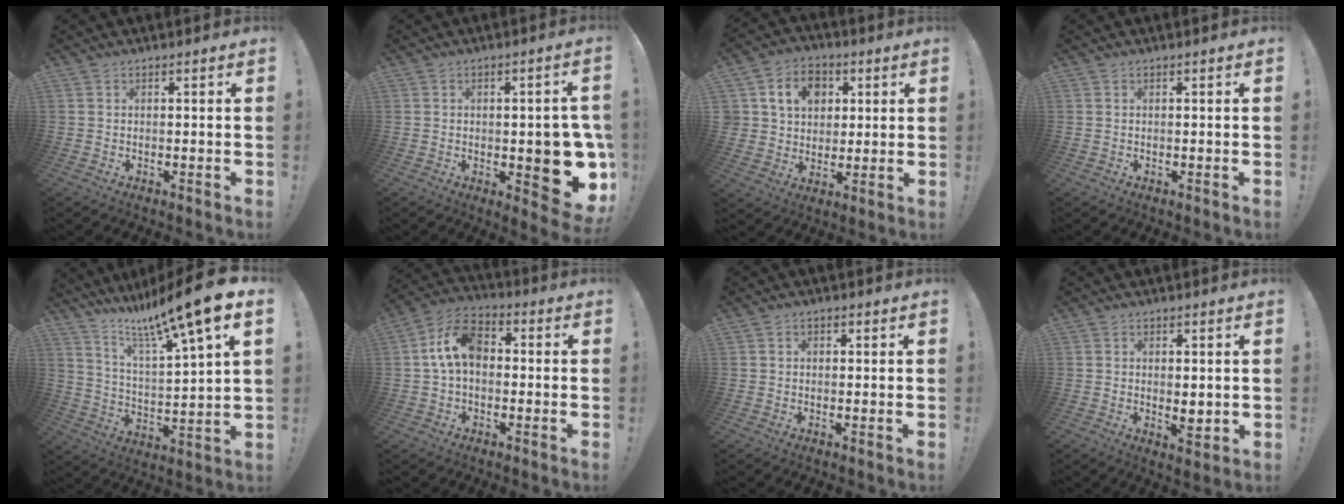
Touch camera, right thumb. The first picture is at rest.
{"total": 13.1, "force": [-2.4, 5.8, 11.5], "torque": [-0.118, -0.001, -0.026]}
{"total": 12.0, "force": [4.4, 9.9, 5.1], "torque": [-0.081, -0.009, 0.089]}
{"total": 0.0}
{"total": 14.4, "force": [10.9, 0.5, 9.3], "torque": [-0.163, -0.083, 0.170]}
{"total": 11.7, "force": [1.0, 7.8, 8.6], "torque": [-0.157, 0.015, 0.023]}
{"total": 1.1, "force": [0.3, 0.9, 0.6], "torque": [-0.005, 0.002, 0.005]}
{"total": 3.0, "force": [0.7, 1.7, 2.4], "torque": [-0.019, -0.008, 0.011]}